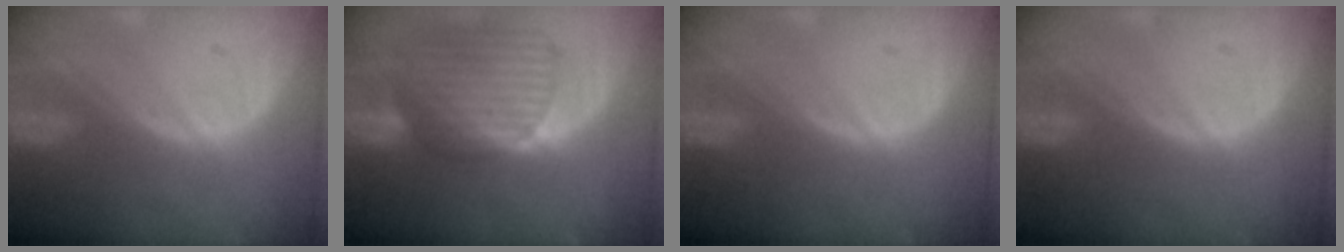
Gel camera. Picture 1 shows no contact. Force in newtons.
{"total": 10.1, "press": 8.6, "slide": 5.3}
{"total": 0.0}
{"total": 0.0}